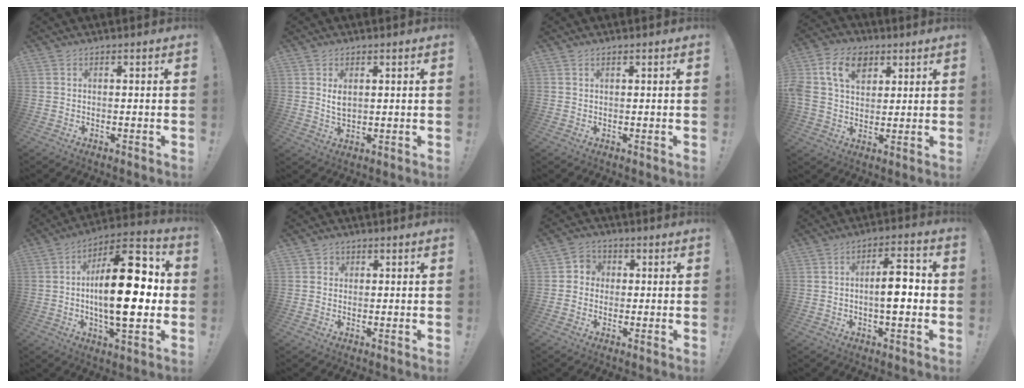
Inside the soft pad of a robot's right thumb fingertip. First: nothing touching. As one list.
[{"total": 3.4, "force": [1.2, 1.7, 2.6], "torque": [-0.039, -0.005, 0.018]}, {"total": 0.6, "force": [0.4, 0.2, 0.4], "torque": [-0.002, -0.002, 0.006]}, {"total": 13.3, "force": [5.4, 9.4, 7.7], "torque": [-0.142, -0.003, 0.104]}, {"total": 23.7, "force": [-0.4, 9.6, 21.6], "torque": [-0.343, 0.001, -0.013]}, {"total": 1.6, "force": [0.7, 1.4, 0.2], "torque": [0.001, -0.004, 0.011]}, {"total": 4.2, "force": [-0.7, 4.0, 1.2], "torque": [-0.020, 0.013, -0.012]}, {"total": 9.3, "force": [-1.0, 3.4, 8.6], "torque": [-0.122, 0.010, -0.022]}]